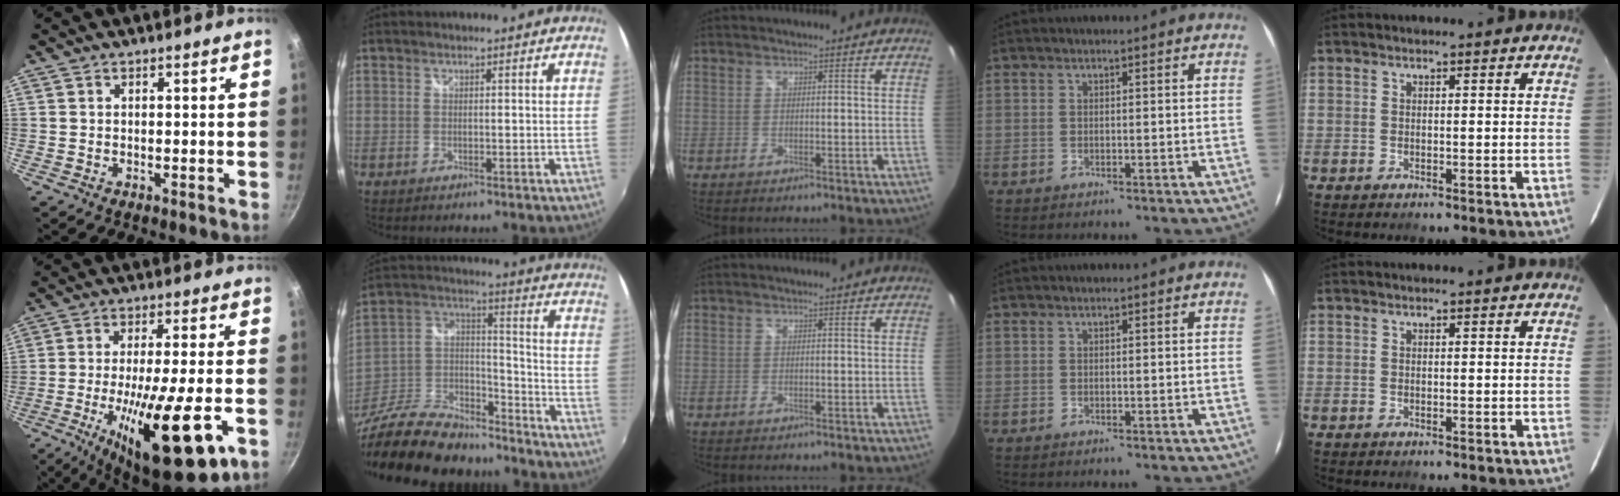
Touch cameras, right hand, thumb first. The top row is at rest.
{"thumb": {"total": 21.5, "force": [-7.9, 5.1, 19.4], "torque": [-0.302, 0.003, -0.125]}, "index": {"total": 25.7, "force": [-19.2, 11.8, 12.2], "torque": [-0.277, 0.026, -0.310]}}